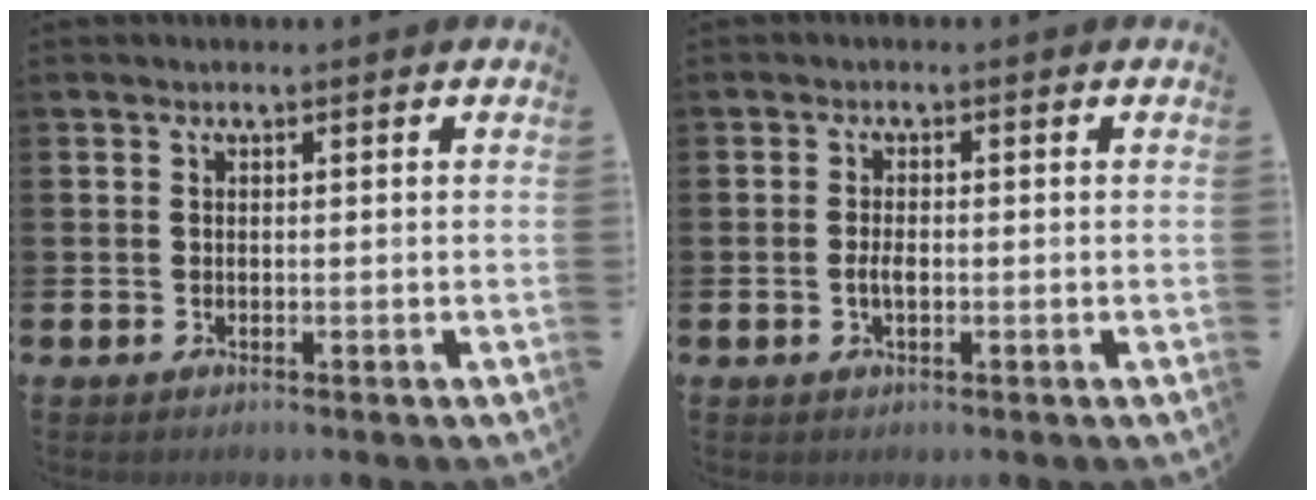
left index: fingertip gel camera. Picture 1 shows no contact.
{"total": 1.9, "force": [-0.4, 0.9, 1.6], "torque": [-0.027, 0.000, -0.008]}